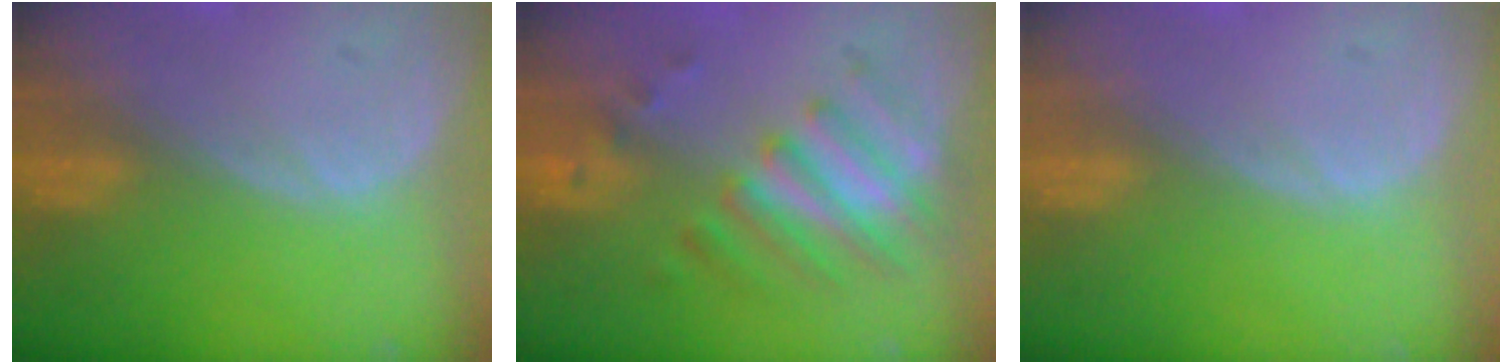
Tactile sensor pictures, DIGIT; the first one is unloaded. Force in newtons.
{"total": 7.9, "press": 7.0, "slide": 3.8}
{"total": 0.5, "press": 0.0, "slide": 0.5}